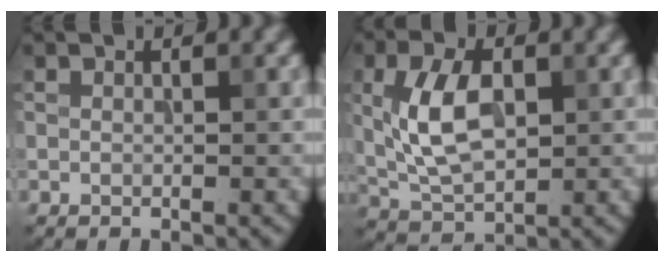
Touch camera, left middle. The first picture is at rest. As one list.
[{"total": 6.0, "force": [0.6, 3.4, 5.0], "torque": [-0.105, 0.003, 0.017]}]